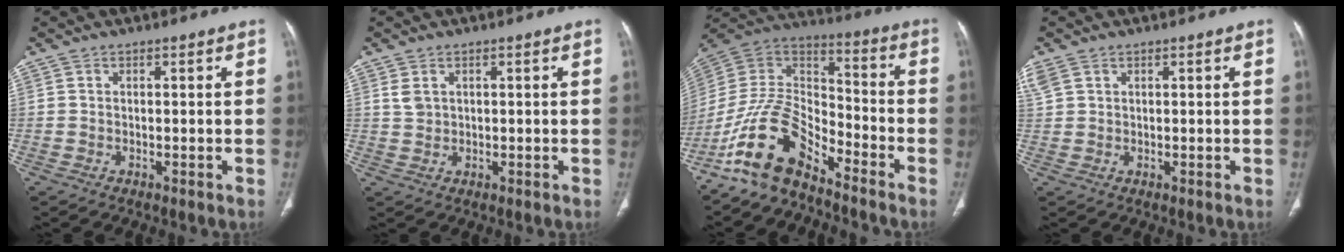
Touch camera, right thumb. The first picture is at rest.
{"total": 2.1, "force": [0.9, 1.6, 1.0], "torque": [-0.015, 0.000, 0.026]}
{"total": 13.9, "force": [-10.2, 6.2, 7.2], "torque": [-0.116, 0.092, -0.203]}
{"total": 3.2, "force": [1.9, 2.1, 1.6], "torque": [-0.049, 0.013, 0.050]}